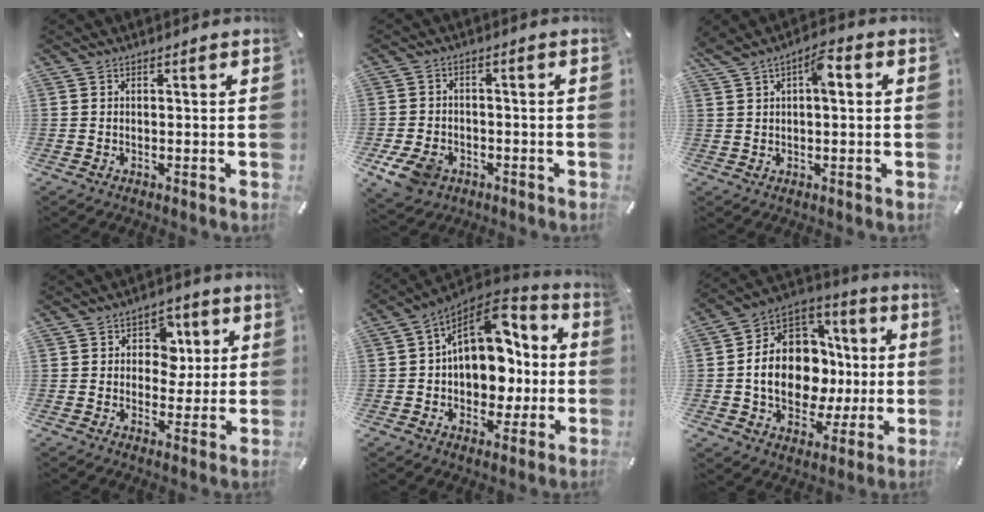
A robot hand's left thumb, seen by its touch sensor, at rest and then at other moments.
{"total": 7.5, "force": [-3.5, 5.4, 3.8], "torque": [-0.080, 0.011, -0.065]}
{"total": 6.2, "force": [1.9, 2.6, 5.2], "torque": [-0.080, 0.002, 0.029]}
{"total": 7.3, "force": [1.4, 6.3, 3.4], "torque": [-0.037, -0.001, 0.019]}
{"total": 16.2, "force": [2.9, 11.9, 10.6], "torque": [-0.158, -0.022, 0.054]}
{"total": 17.7, "force": [-1.3, 14.1, 10.5], "torque": [-0.199, -0.004, -0.017]}